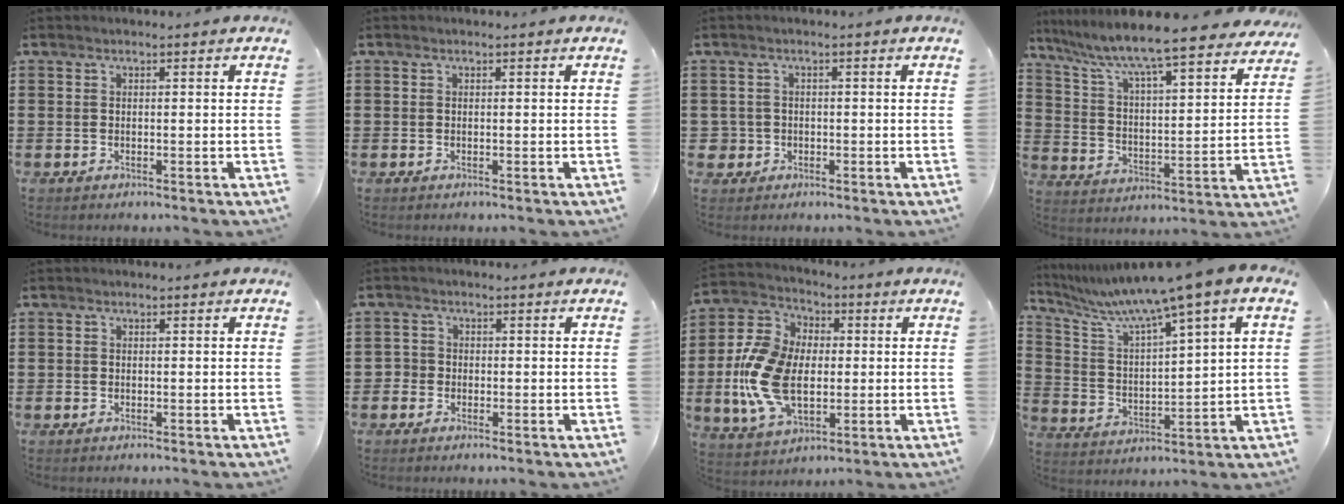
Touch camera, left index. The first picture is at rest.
{"total": 0.0}
{"total": 2.1, "force": [-0.7, 2.0, 0.2], "torque": [-0.014, 0.002, -0.019]}
{"total": 7.4, "force": [6.7, -0.4, 3.0], "torque": [-0.089, -0.054, 0.107]}
{"total": 0.0}
{"total": 1.6, "force": [-0.5, 1.5, 0.2], "torque": [-0.009, 0.003, -0.014]}
{"total": 12.6, "force": [-1.6, 8.2, 9.5], "torque": [-0.229, 0.004, -0.030]}
{"total": 7.3, "force": [5.5, -0.4, 4.7], "torque": [-0.118, -0.041, 0.082]}